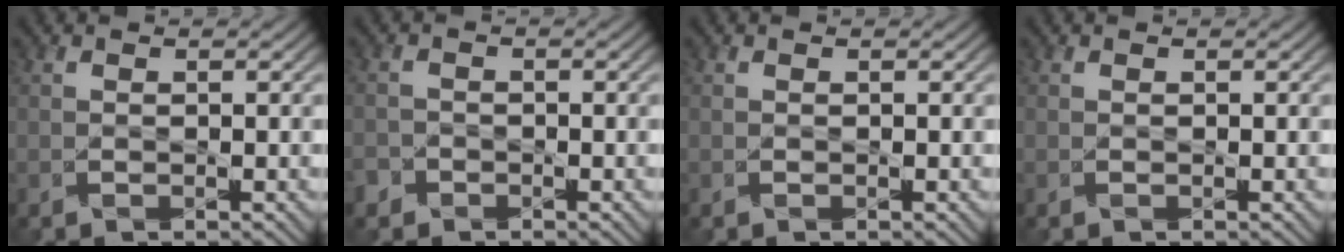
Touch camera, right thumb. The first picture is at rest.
{"total": 1.6, "force": [-1.2, 1.1, 0.3], "torque": [-0.006, 0.000, -0.030]}
{"total": 0.0}
{"total": 0.0}